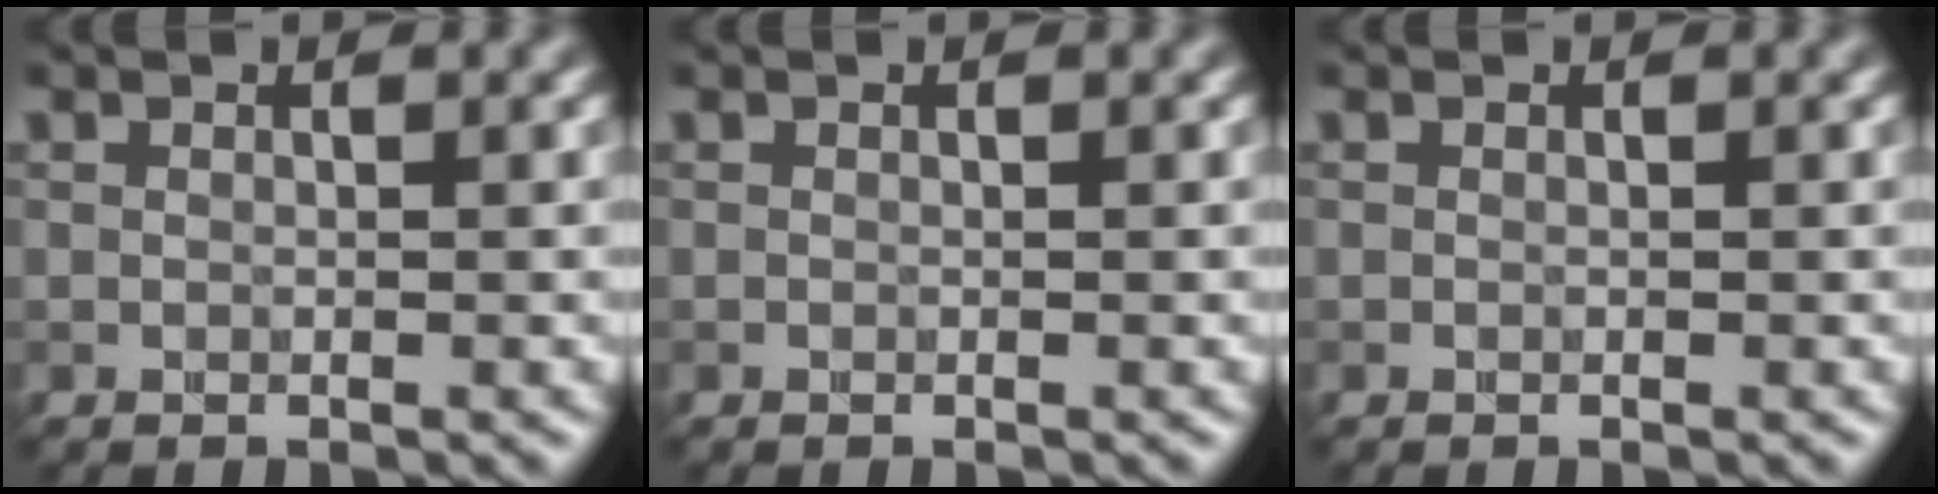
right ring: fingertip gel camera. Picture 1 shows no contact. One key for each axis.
{"total": 0.0}
{"total": 0.0}